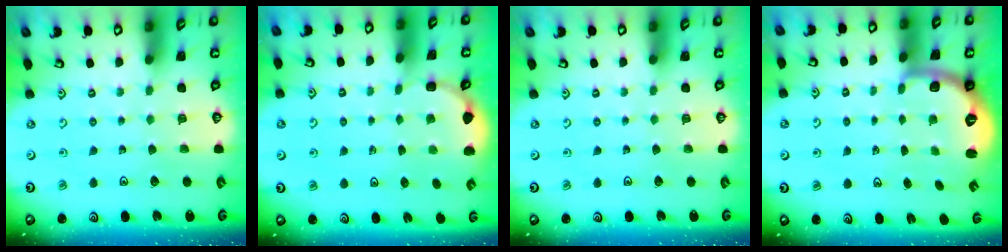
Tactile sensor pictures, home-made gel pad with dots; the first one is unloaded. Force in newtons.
{"total": 1.6, "press": 1.2, "slide": 1.0}
{"total": 0.0}
{"total": 2.5, "press": 2.0, "slide": 1.6}